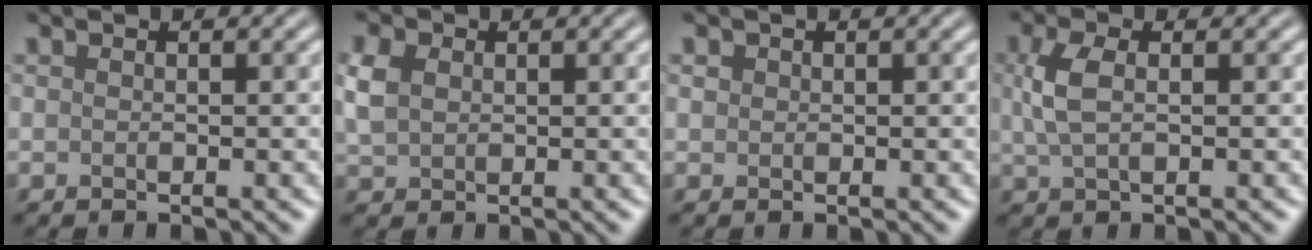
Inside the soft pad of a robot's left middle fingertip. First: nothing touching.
{"total": 2.8, "force": [0.8, 2.2, 1.6], "torque": [-0.044, 0.006, 0.015]}
{"total": 0.5, "force": [0.2, 0.5, 0.0], "torque": [0.002, 0.000, 0.004]}
{"total": 2.9, "force": [0.7, 1.4, 2.4], "torque": [-0.059, 0.004, 0.013]}